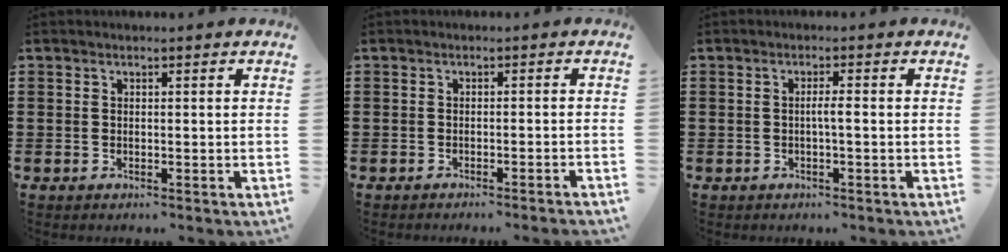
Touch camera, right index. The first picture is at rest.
{"total": 1.4, "force": [-1.2, -0.5, 0.6], "torque": [-0.011, -0.003, -0.023]}
{"total": 1.7, "force": [-0.3, 0.0, 1.7], "torque": [-0.030, -0.001, -0.007]}